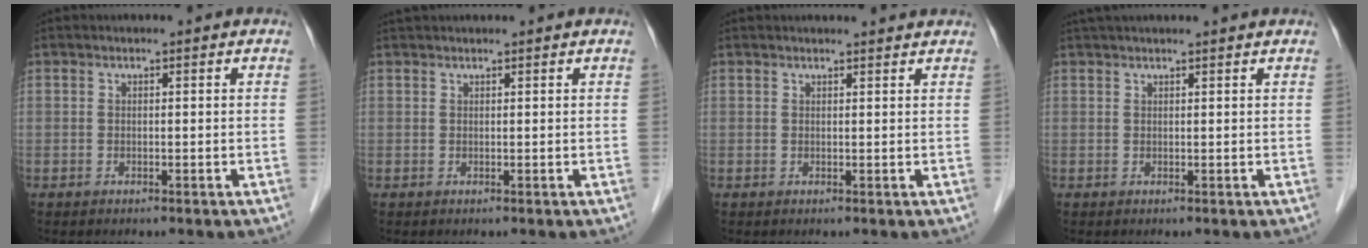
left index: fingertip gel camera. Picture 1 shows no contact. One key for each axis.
{"total": 2.2, "fx": 2.1, "fy": 0.0, "fz": 0.8, "tx": -0.006, "ty": 0.030, "tz": 0.038}
{"total": 4.0, "fx": 3.9, "fy": 0.2, "fz": 0.8, "tx": -0.012, "ty": 0.017, "tz": 0.039}
{"total": 7.2, "fx": 6.6, "fy": 0.1, "fz": 3.0, "tx": -0.041, "ty": 0.039, "tz": 0.083}